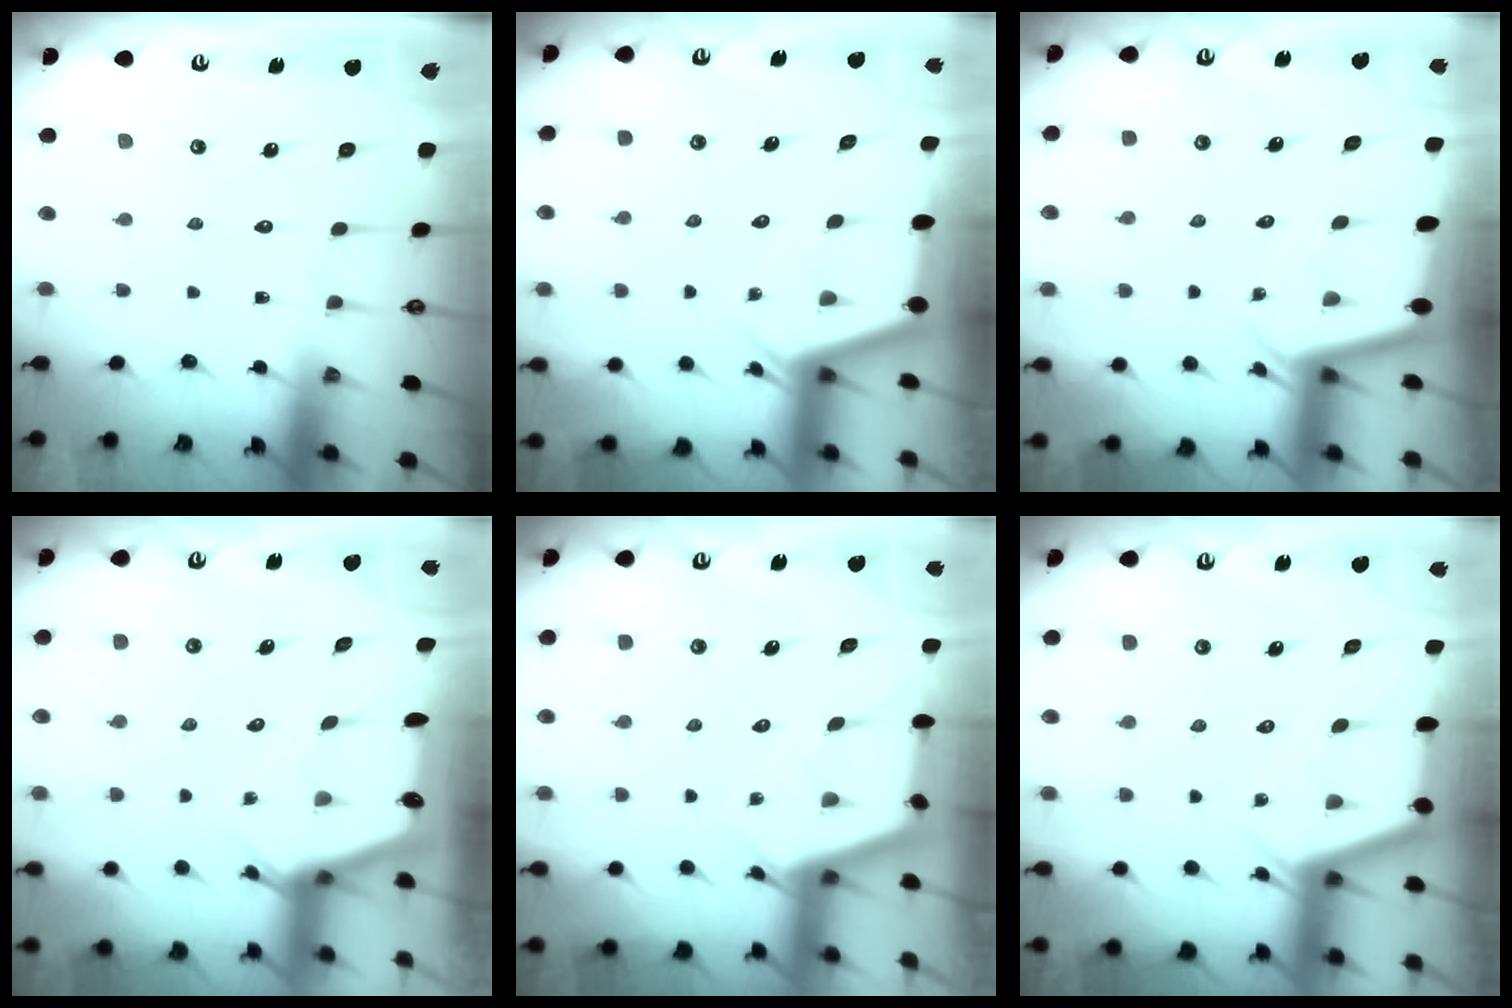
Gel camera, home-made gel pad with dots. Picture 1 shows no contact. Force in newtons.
{"total": 2.3, "press": 2.2, "slide": 0.3}
{"total": 2.0, "press": 2.0, "slide": 0.1}
{"total": 3.0, "press": 3.0, "slide": 0.2}
{"total": 2.8, "press": 2.8, "slide": 0.3}
{"total": 2.8, "press": 2.8, "slide": 0.4}